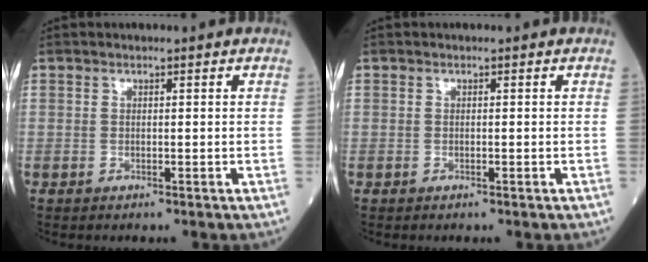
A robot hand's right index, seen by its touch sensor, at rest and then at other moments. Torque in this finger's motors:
{"motor_torque": [0.06, 0.02, 0.03, -0.01]}